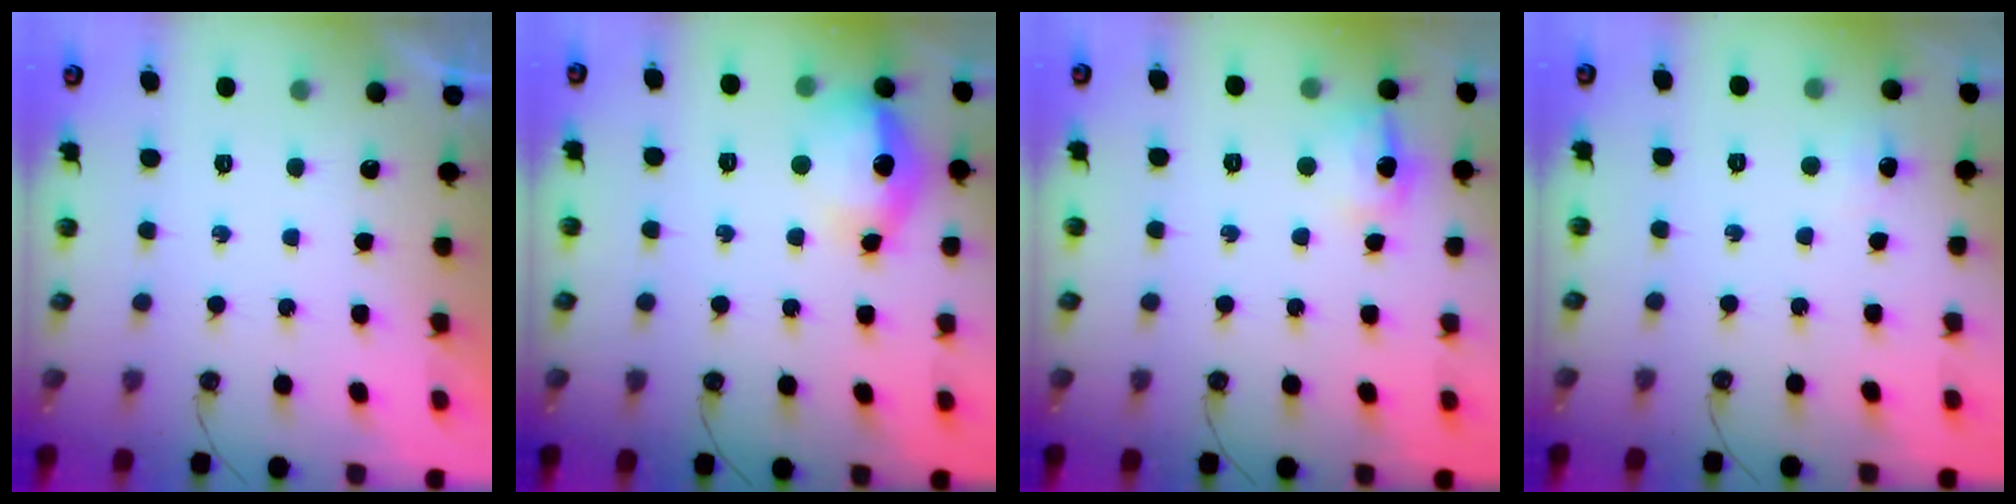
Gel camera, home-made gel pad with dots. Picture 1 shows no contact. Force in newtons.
{"total": 14.8, "press": 14.8, "slide": 1.4}
{"total": 11.2, "press": 11.2, "slide": 1.0}
{"total": 13.0, "press": 3.5, "slide": 12.6}